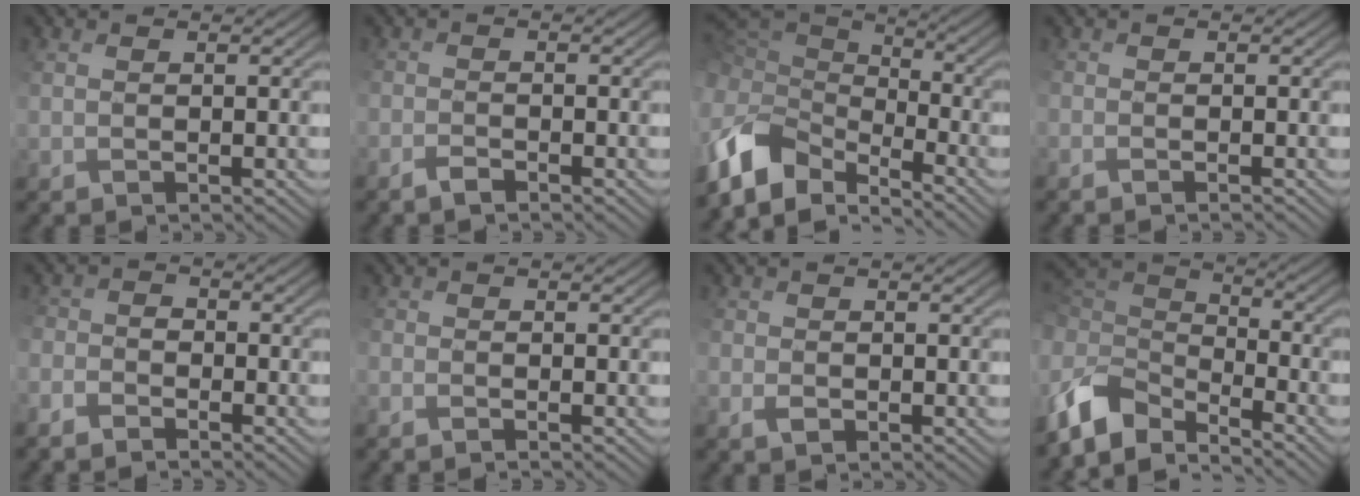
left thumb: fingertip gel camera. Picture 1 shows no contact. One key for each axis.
{"total": 1.7, "fx": -1.4, "fy": 0.4, "fz": 0.9, "tx": -0.022, "ty": -0.001, "tz": -0.031}
{"total": 12.1, "fx": -7.1, "fy": 6.7, "fz": 7.2, "tx": -0.210, "ty": -0.011, "tz": -0.131}
{"total": 1.5, "fx": -1.3, "fy": 0.3, "fz": 0.7, "tx": -0.015, "ty": -0.007, "tz": -0.026}
{"total": 3.5, "fx": -3.0, "fy": 1.6, "fz": 1.0, "tx": -0.023, "ty": -0.003, "tz": -0.066}
{"total": 1.3, "fx": -1.1, "fy": 0.3, "fz": 0.7, "tx": -0.016, "ty": -0.008, "tz": -0.026}
{"total": 1.4, "fx": -0.6, "fy": 1.0, "fz": 0.8, "tx": -0.022, "ty": -0.003, "tz": -0.013}
{"total": 9.2, "fx": -6.7, "fy": 4.2, "fz": 4.7, "tx": -0.122, "ty": -0.010, "tz": -0.145}